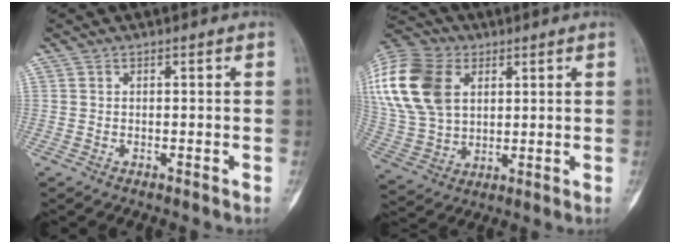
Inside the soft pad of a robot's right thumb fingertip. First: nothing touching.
{"total": 22.4, "force": [7.2, 15.6, 14.4], "torque": [-0.318, 0.017, 0.136]}